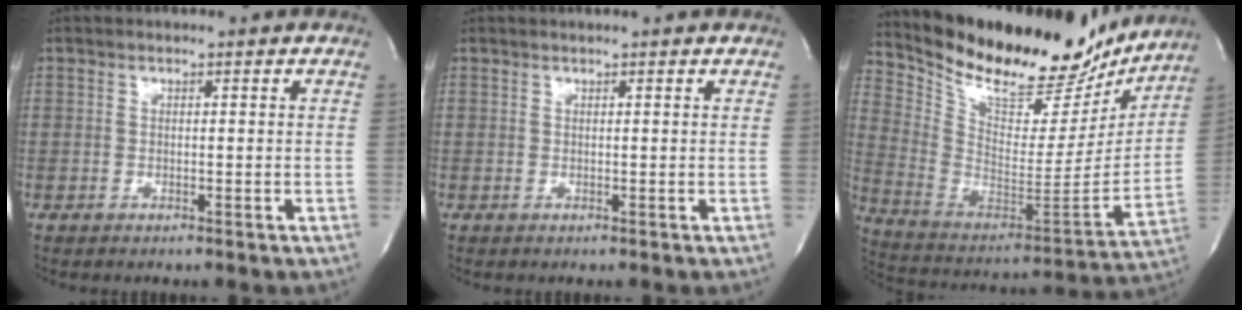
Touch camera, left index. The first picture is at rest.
{"total": 1.2, "force": [1.1, -0.2, 0.3], "torque": [-0.009, 0.005, 0.019]}
{"total": 25.3, "force": [22.0, 7.1, 10.2], "torque": [-0.186, -0.033, 0.335]}